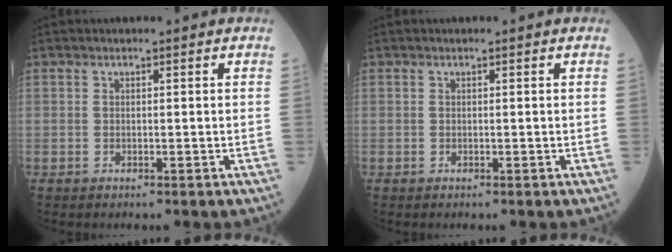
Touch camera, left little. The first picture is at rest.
{"total": 0.0}